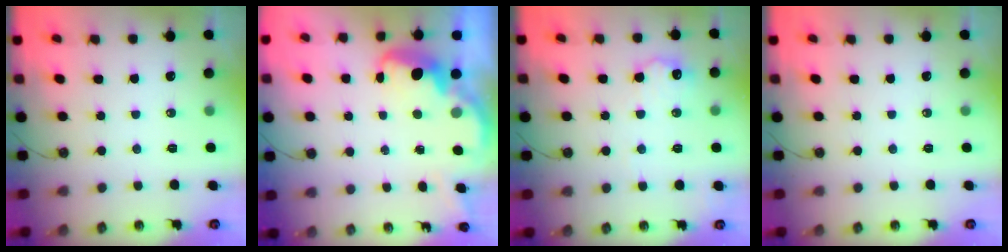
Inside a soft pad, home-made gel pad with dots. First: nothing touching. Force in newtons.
{"total": 3.1, "press": 3.1, "slide": 0.5}
{"total": 10.8, "press": 10.8, "slide": 0.6}
{"total": 0.0}